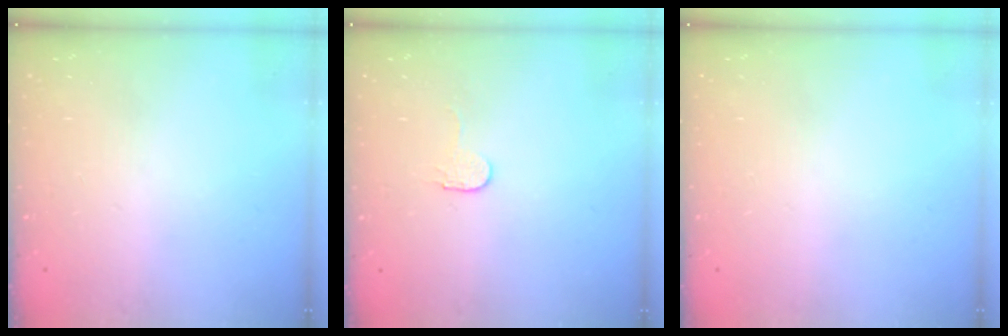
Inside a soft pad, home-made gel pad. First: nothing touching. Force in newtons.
{"total": 2.9, "press": 2.9, "slide": 0.3}
{"total": 0.0}